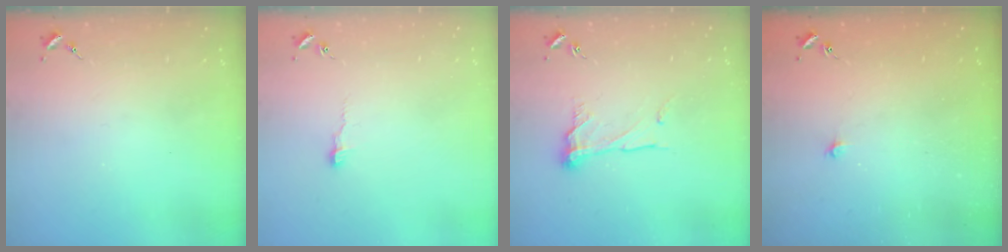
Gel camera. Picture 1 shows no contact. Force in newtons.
{"total": 3.4, "press": 3.4, "slide": 0.2}
{"total": 10.3, "press": 10.3, "slide": 0.7}
{"total": 5.7, "press": 5.7, "slide": 0.5}